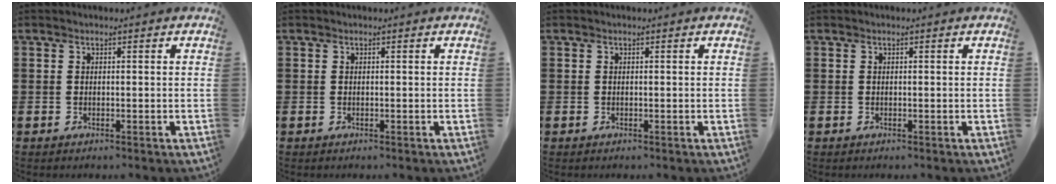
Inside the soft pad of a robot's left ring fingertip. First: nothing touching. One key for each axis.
{"total": 0.0}
{"total": 0.0}
{"total": 0.0}